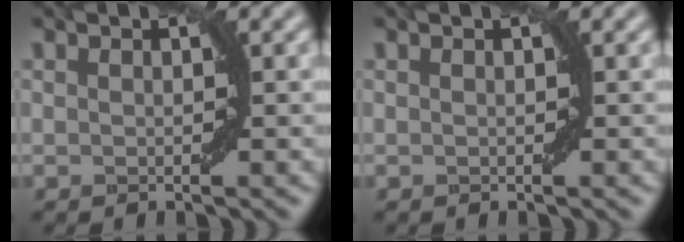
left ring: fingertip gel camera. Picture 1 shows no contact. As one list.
[{"total": 0.0}]